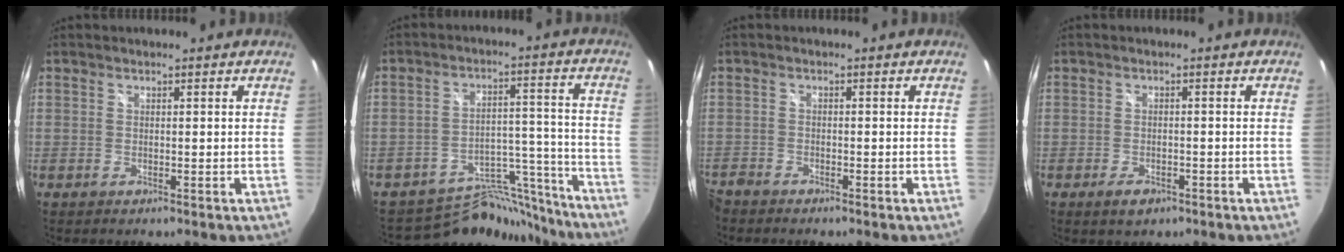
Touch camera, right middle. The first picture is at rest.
{"total": 13.9, "force": [-13.1, 4.5, 0.9], "torque": [-0.008, 0.051, -0.189]}
{"total": 3.5, "force": [-3.2, 1.2, 0.8], "torque": [-0.033, -0.013, -0.066]}
{"total": 3.1, "force": [-1.9, 1.8, 1.7], "torque": [-0.035, -0.007, -0.029]}